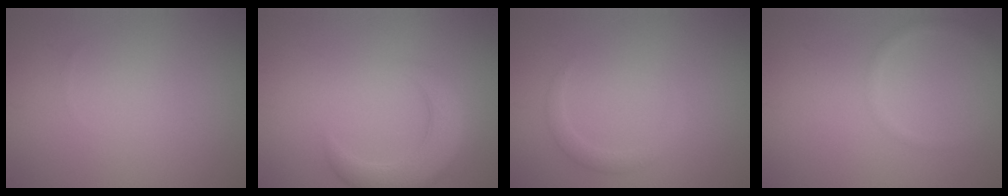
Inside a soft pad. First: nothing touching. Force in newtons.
{"total": 4.7, "press": 4.7, "slide": 0.3}
{"total": 1.4, "press": 1.4, "slide": 0.1}
{"total": 1.1, "press": 1.1, "slide": 0.1}